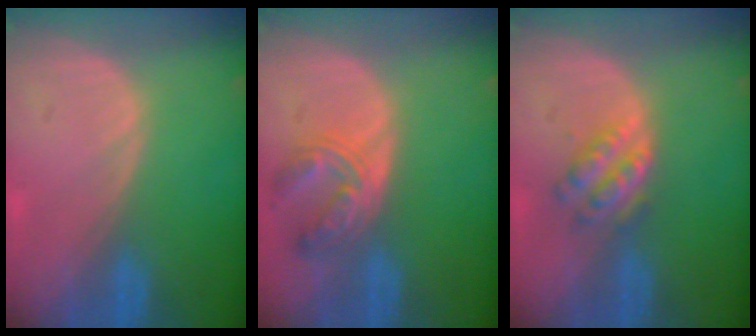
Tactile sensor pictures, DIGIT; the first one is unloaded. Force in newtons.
{"total": 5.7, "press": 5.7, "slide": 0.4}
{"total": 4.6, "press": 4.5, "slide": 1.0}